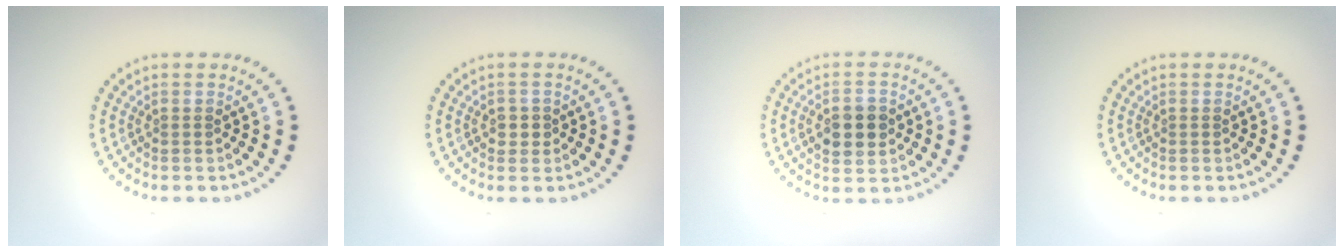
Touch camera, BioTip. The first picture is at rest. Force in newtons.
{"total": 1.1, "press": 1.1, "slide": 0.4}
{"total": 3.8, "press": 3.8, "slide": 0.1}
{"total": 0.0}